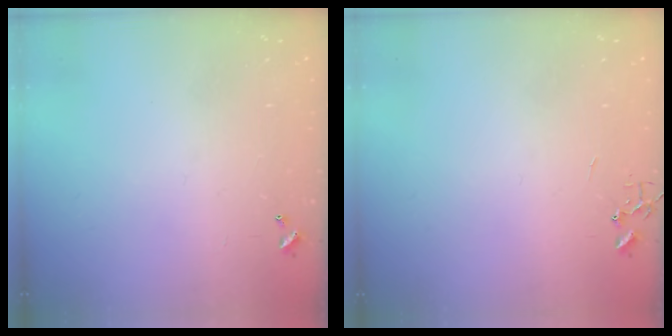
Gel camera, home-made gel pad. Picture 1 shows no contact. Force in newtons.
{"total": 0.0}